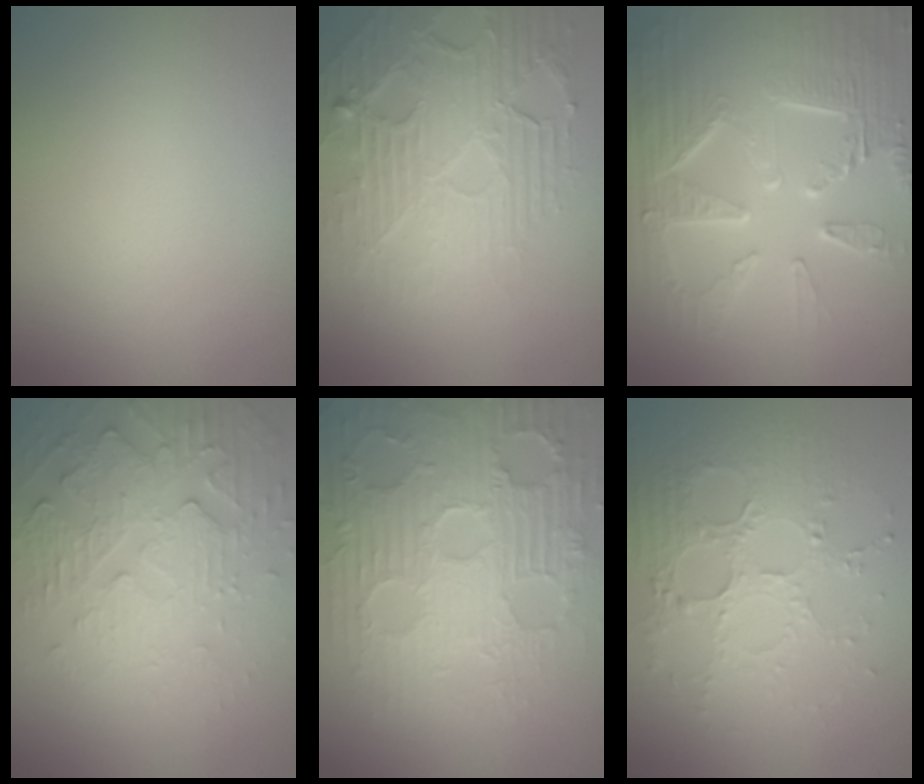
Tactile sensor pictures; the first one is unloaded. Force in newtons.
{"total": 7.0, "press": 5.1, "slide": 4.8}
{"total": 9.7, "press": 6.5, "slide": 7.2}
{"total": 5.8, "press": 3.7, "slide": 4.4}
{"total": 8.4, "press": 6.4, "slide": 5.5}
{"total": 3.9, "press": 3.6, "slide": 1.4}